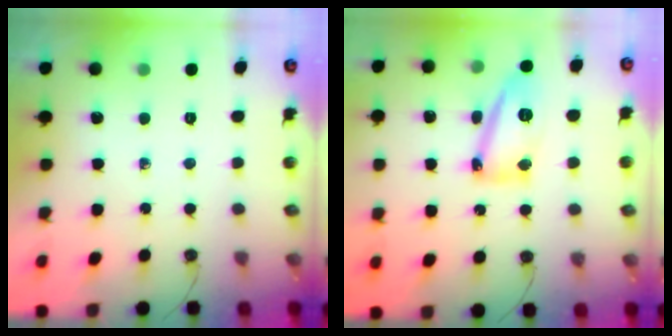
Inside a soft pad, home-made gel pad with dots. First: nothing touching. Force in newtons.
{"total": 14.3, "press": 14.2, "slide": 1.3}